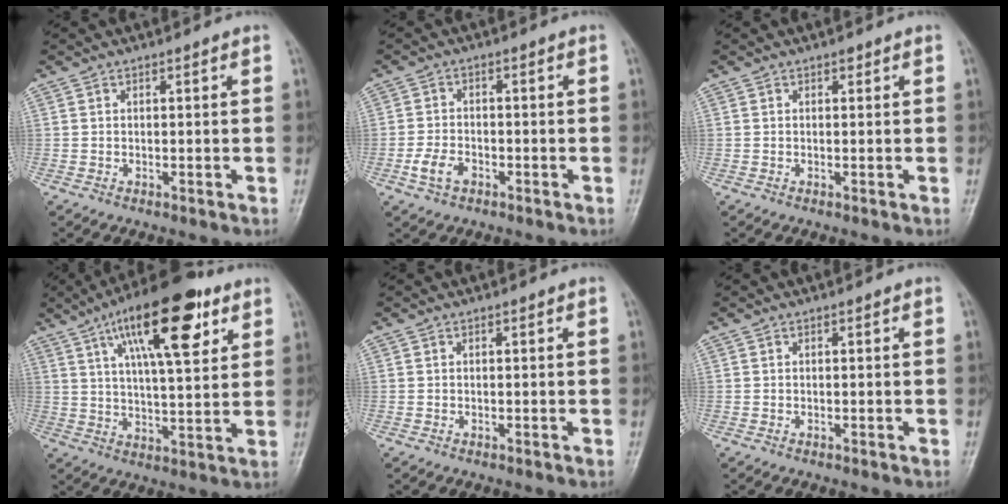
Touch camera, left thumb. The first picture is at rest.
{"total": 4.4, "force": [-2.1, 2.8, 2.7], "torque": [-0.052, 0.012, -0.041]}
{"total": 0.7, "force": [0.4, 0.4, 0.4], "torque": [-0.001, -0.001, 0.004]}
{"total": 19.0, "force": [9.0, 6.5, 15.4], "torque": [-0.218, -0.022, 0.143]}
{"total": 0.0}
{"total": 0.0}